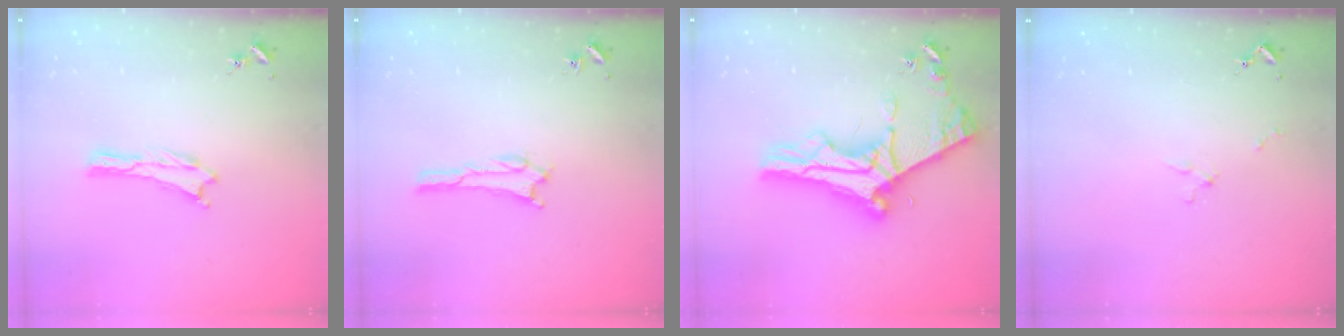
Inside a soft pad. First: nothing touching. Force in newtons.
{"total": 1.5, "press": 1.5, "slide": 0.2}
{"total": 11.2, "press": 11.1, "slide": 1.2}
{"total": 1.3, "press": 1.2, "slide": 0.1}